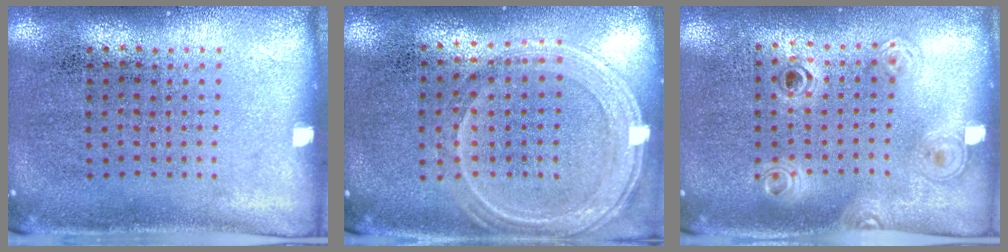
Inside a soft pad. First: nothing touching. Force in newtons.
{"total": 1.2, "press": 1.2, "slide": 0.2}
{"total": 1.2, "press": 1.1, "slide": 0.5}